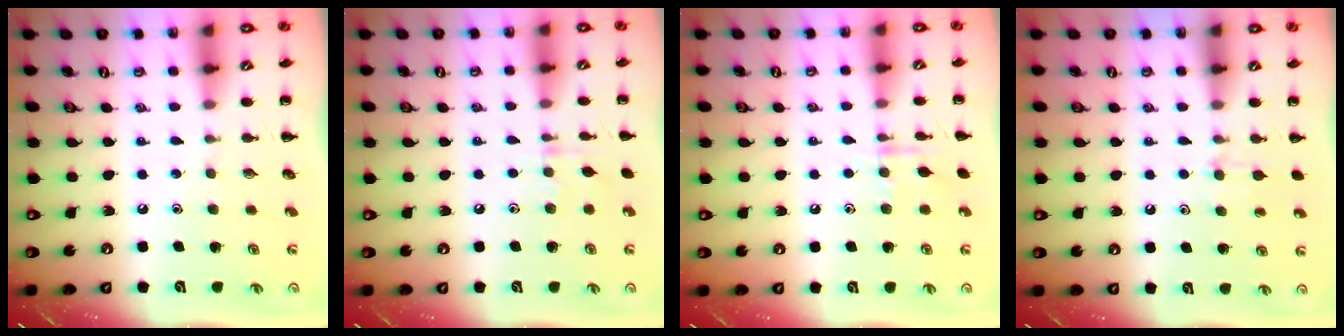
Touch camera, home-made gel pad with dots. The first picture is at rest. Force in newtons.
{"total": 5.8, "press": 5.7, "slide": 1.2}
{"total": 7.2, "press": 7.1, "slide": 0.8}
{"total": 5.7, "press": 5.5, "slide": 1.8}